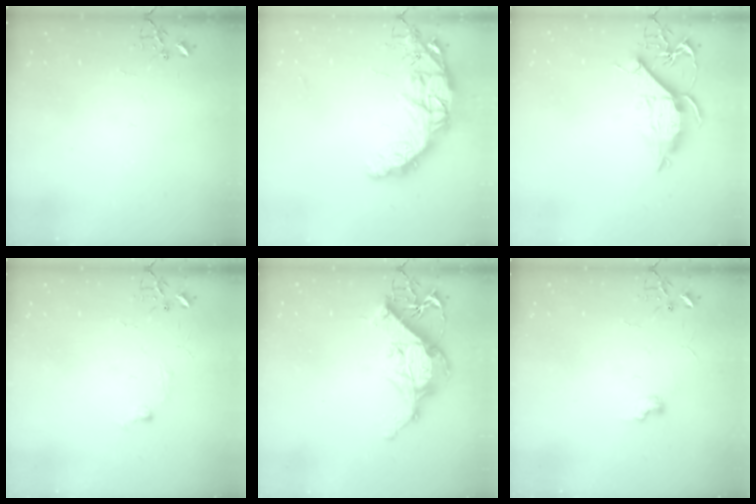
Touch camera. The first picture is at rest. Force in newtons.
{"total": 15.2, "press": 15.2, "slide": 1.2}
{"total": 10.6, "press": 10.6, "slide": 0.4}
{"total": 5.8, "press": 5.7, "slide": 0.7}
{"total": 15.3, "press": 15.1, "slide": 2.1}
{"total": 5.9, "press": 5.9, "slide": 0.7}